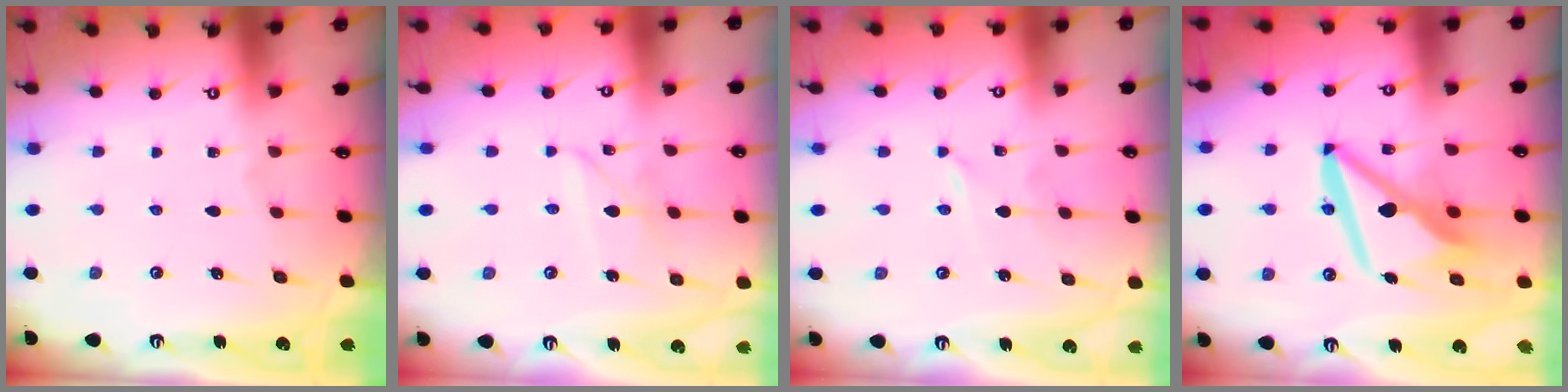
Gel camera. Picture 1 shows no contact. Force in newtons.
{"total": 3.9, "press": 3.9, "slide": 0.3}
{"total": 0.0}
{"total": 11.2, "press": 11.1, "slide": 1.4}